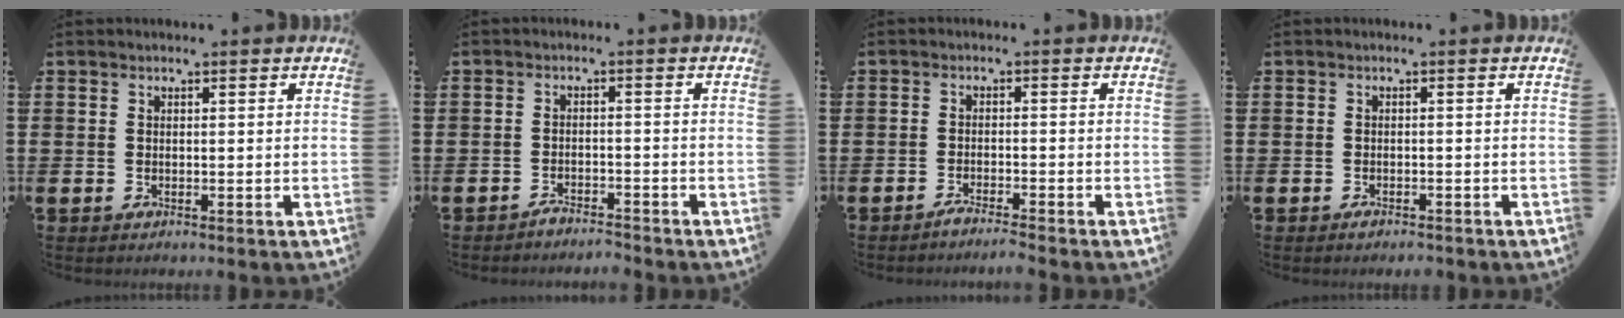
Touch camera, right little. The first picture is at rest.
{"total": 2.1, "force": [-2.1, 0.0, 0.0], "torque": [-0.005, 0.003, -0.045]}
{"total": 1.8, "force": [-1.7, -0.2, 0.6], "torque": [-0.009, 0.001, -0.032]}
{"total": 0.9, "force": [-0.7, 0.3, 0.5], "torque": [-0.010, -0.002, -0.015]}